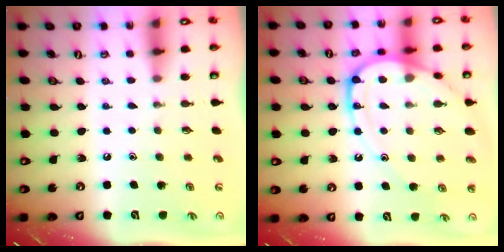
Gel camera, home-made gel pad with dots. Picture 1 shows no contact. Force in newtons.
{"total": 13.3, "press": 13.3, "slide": 1.3}